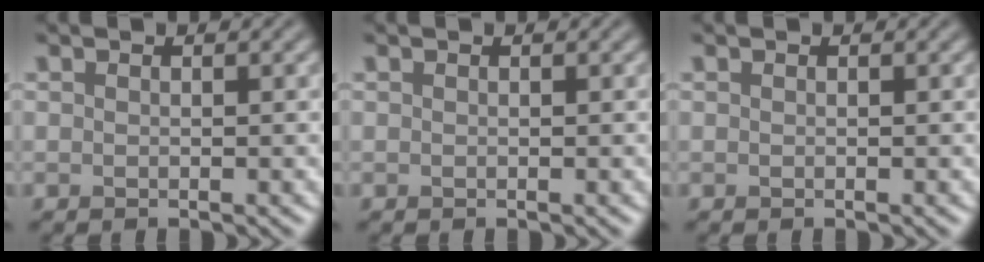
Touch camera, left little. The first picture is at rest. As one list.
[{"total": 0.0}, {"total": 0.0}]